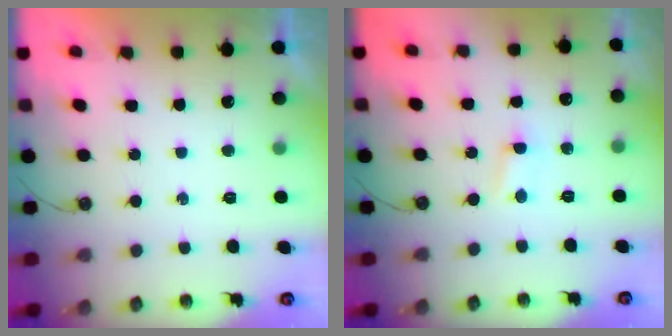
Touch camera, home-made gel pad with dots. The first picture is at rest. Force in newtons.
{"total": 1.2, "press": 1.1, "slide": 0.2}